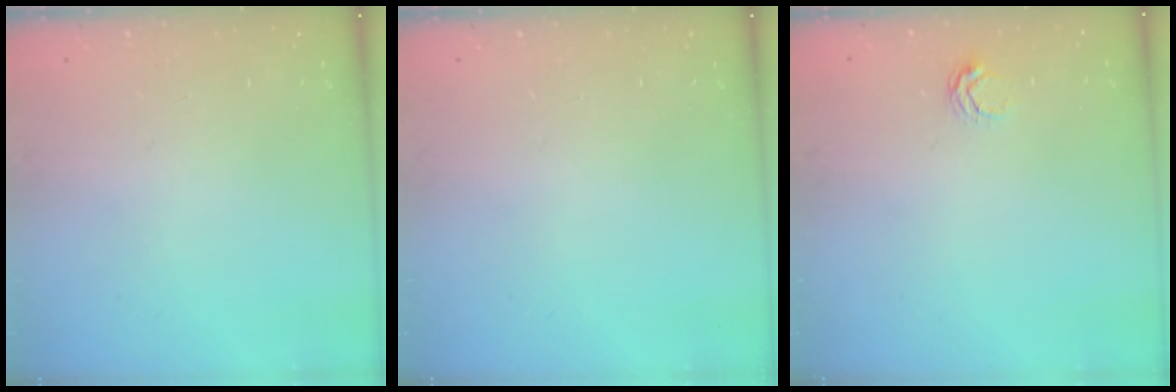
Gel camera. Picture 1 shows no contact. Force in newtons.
{"total": 0.0}
{"total": 4.5, "press": 4.5, "slide": 0.5}